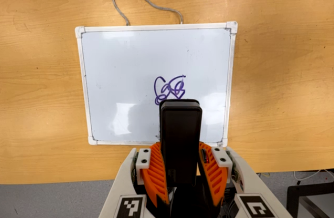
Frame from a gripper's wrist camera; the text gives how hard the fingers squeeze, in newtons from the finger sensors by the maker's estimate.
{"total": 9.4, "left": 6.9, "right": 11.9}